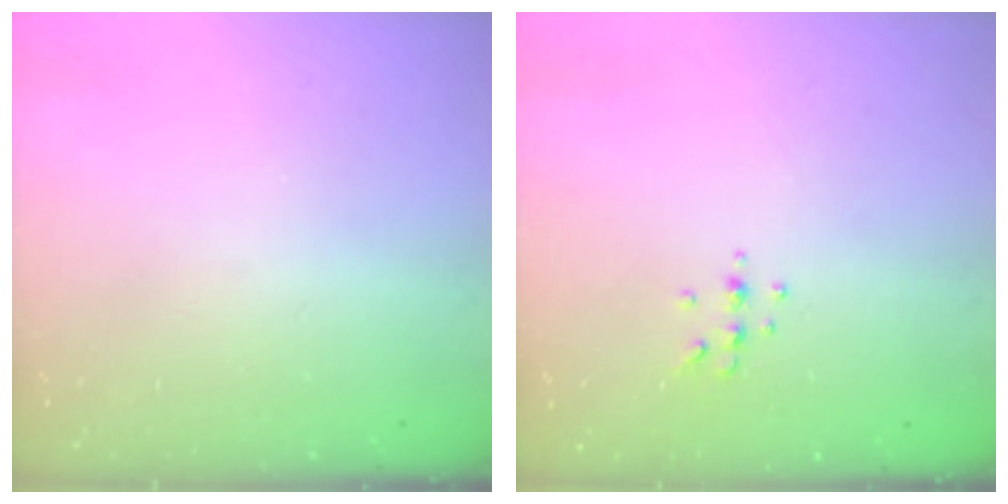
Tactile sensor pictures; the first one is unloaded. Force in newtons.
{"total": 4.7, "press": 4.6, "slide": 1.1}